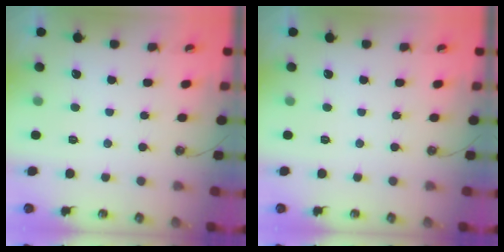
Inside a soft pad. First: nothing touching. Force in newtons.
{"total": 0.0}